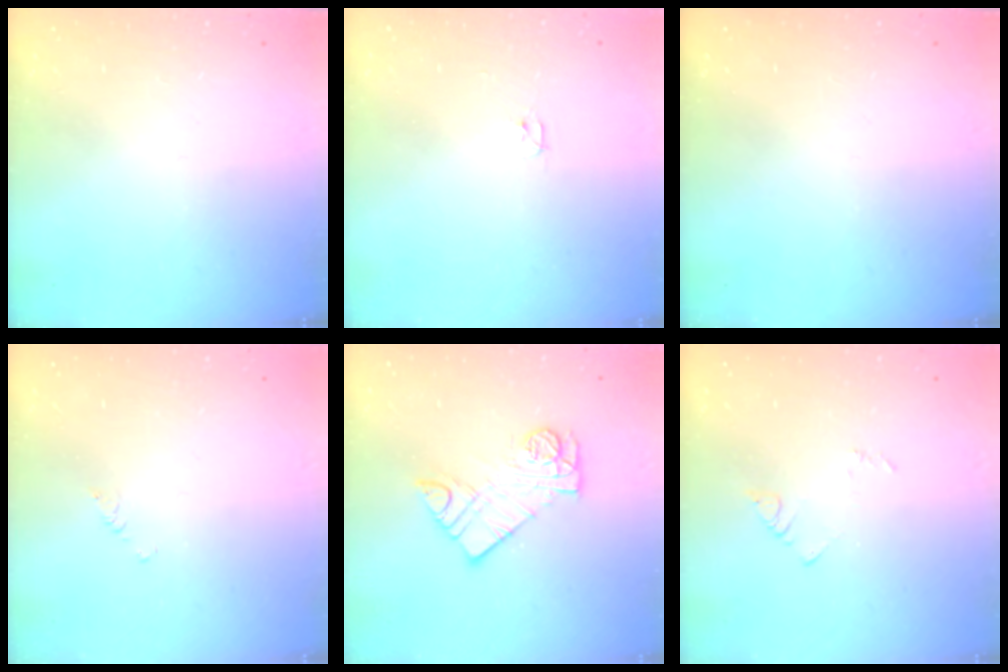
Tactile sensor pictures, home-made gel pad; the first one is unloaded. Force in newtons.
{"total": 2.4, "press": 2.3, "slide": 0.4}
{"total": 0.0}
{"total": 1.2, "press": 1.2, "slide": 0.2}
{"total": 10.7, "press": 10.7, "slide": 0.6}
{"total": 3.7, "press": 3.7, "slide": 0.3}